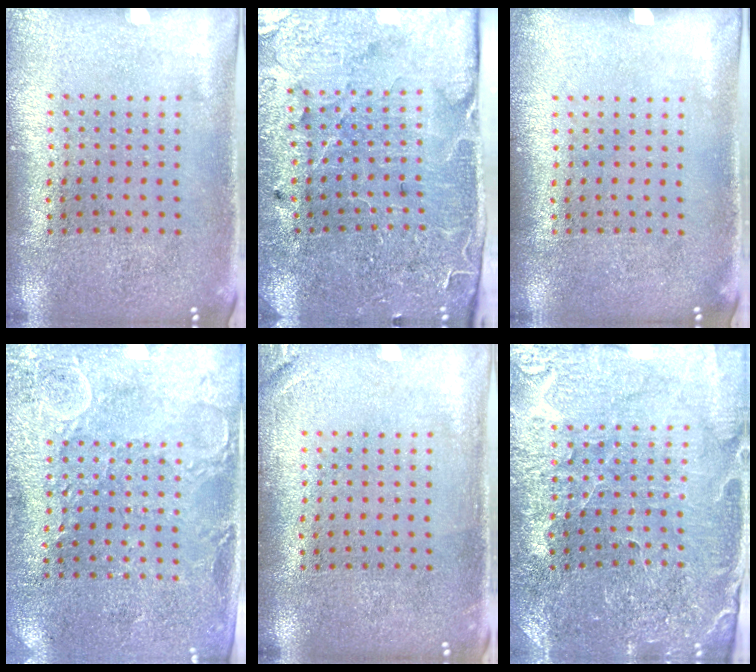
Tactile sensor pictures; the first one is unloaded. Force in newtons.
{"total": 3.4, "press": 3.4, "slide": 0.6}
{"total": 0.0}
{"total": 2.7, "press": 2.6, "slide": 0.8}
{"total": 1.3, "press": 1.3, "slide": 0.3}
{"total": 1.8, "press": 1.8, "slide": 0.2}